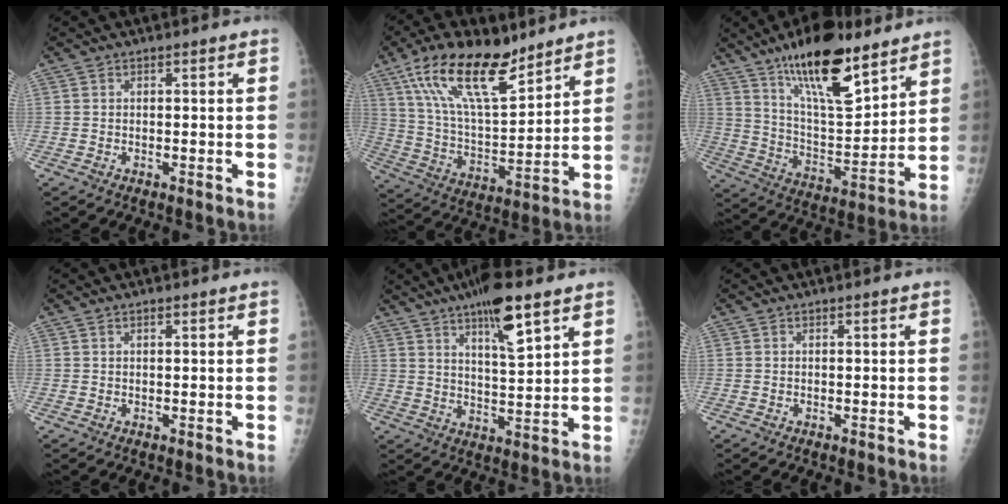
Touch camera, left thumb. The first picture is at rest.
{"total": 19.5, "force": [12.6, 7.1, 13.1], "torque": [-0.214, -0.052, 0.237]}
{"total": 20.2, "force": [13.5, 6.6, 13.5], "torque": [-0.195, -0.074, 0.236]}
{"total": 0.8, "force": [0.5, 0.3, 0.5], "torque": [-0.009, -0.001, 0.008]}
{"total": 11.4, "force": [6.9, 2.4, 8.8], "torque": [-0.137, -0.034, 0.114]}
{"total": 0.0}